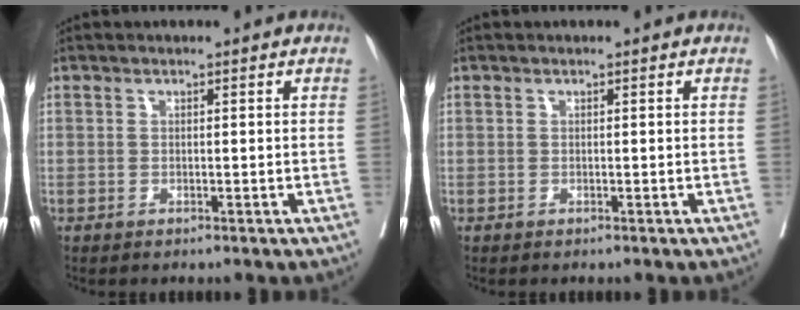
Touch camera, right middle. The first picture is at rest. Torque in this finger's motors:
{"motor_torque": [-0.02, -0.02, 0.00, 0.00]}